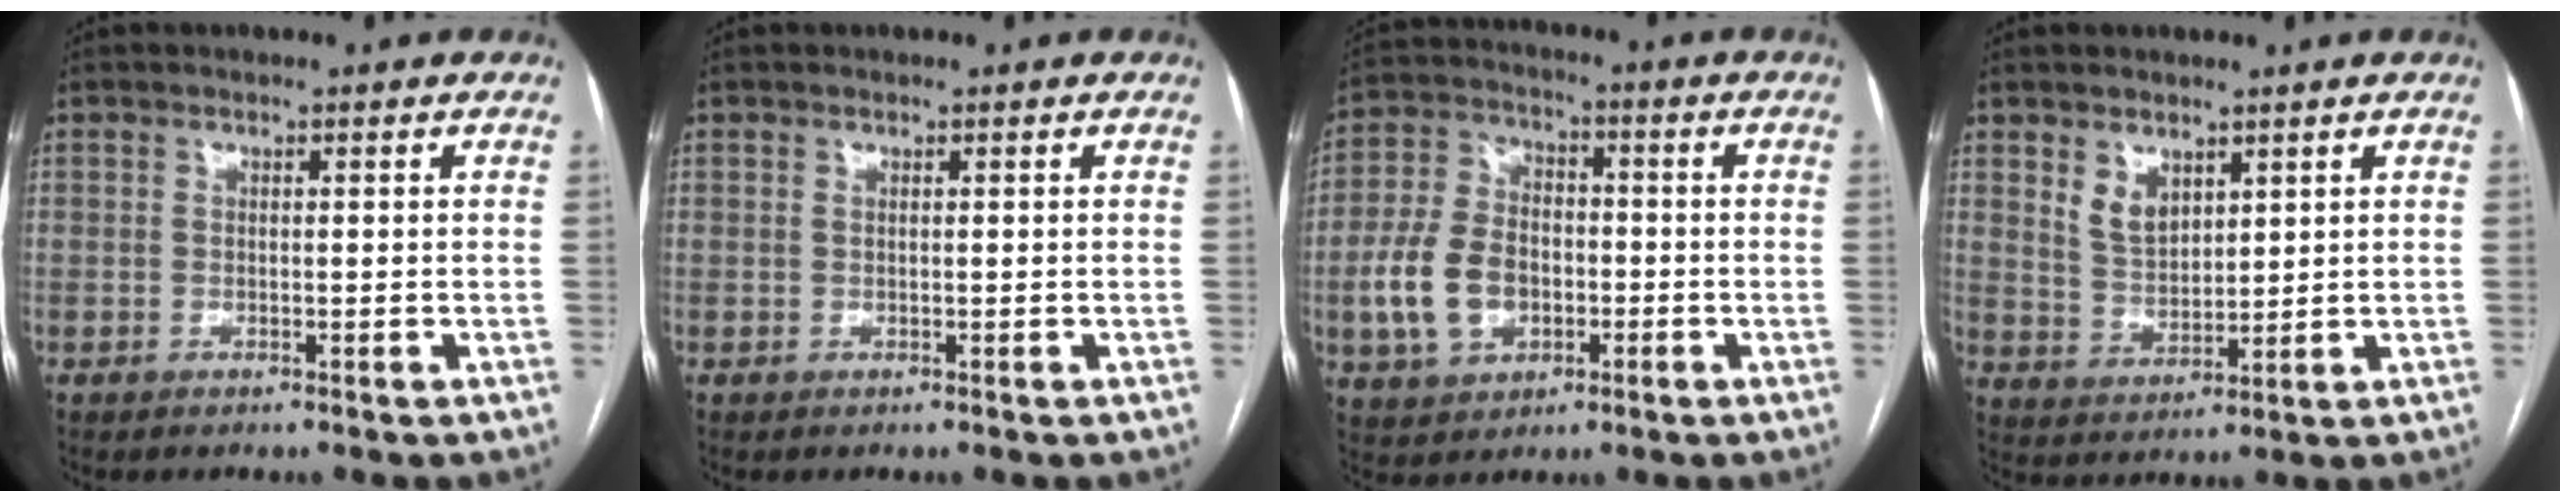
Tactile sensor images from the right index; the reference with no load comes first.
{"total": 0.0}
{"total": 10.5, "force": [-2.5, 7.2, 7.2], "torque": [-0.168, 0.018, -0.040]}
{"total": 4.8, "force": [2.9, 2.8, 2.6], "torque": [-0.054, -0.002, 0.068]}